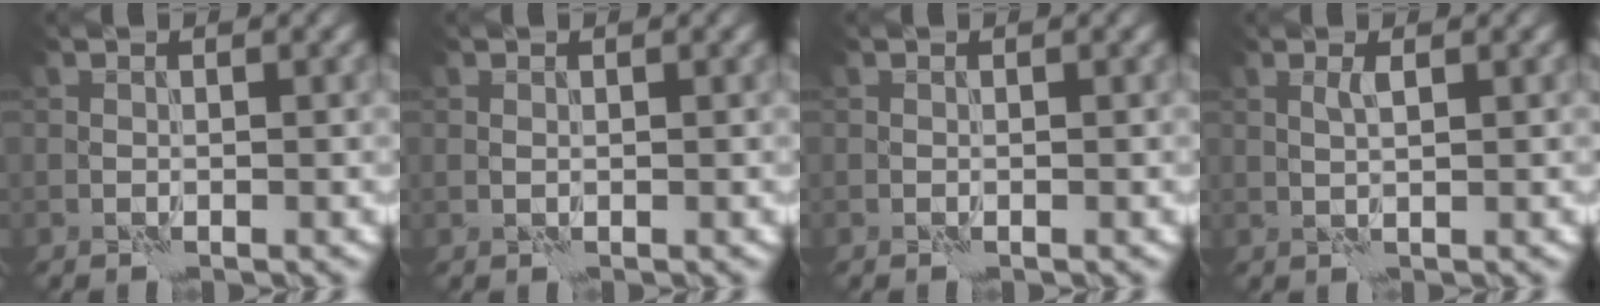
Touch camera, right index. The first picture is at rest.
{"total": 0.0}
{"total": 0.0}
{"total": 1.0, "force": [0.3, 0.0, 1.0], "torque": [-0.020, 0.003, 0.004]}